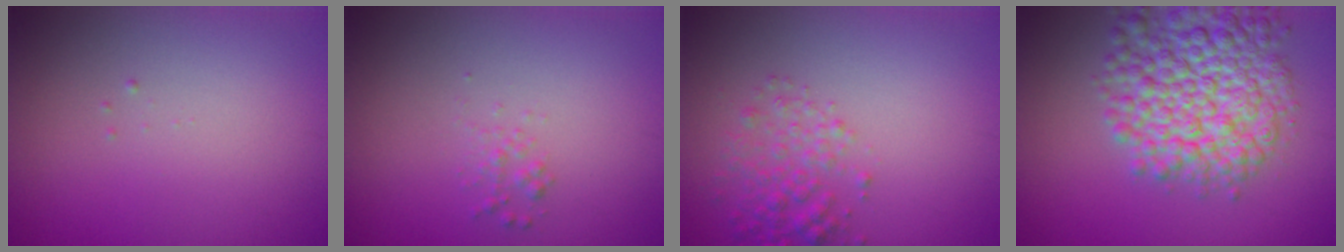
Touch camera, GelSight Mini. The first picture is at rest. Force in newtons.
{"total": 0.9, "press": 0.9, "slide": 0.1}
{"total": 2.6, "press": 2.6, "slide": 0.1}
{"total": 9.0, "press": 9.0, "slide": 0.3}